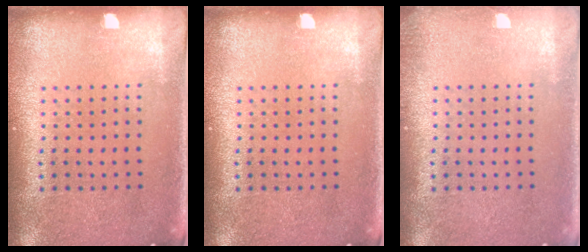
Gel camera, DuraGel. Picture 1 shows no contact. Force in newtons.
{"total": 0.0}
{"total": 0.8, "press": 0.8, "slide": 0.1}